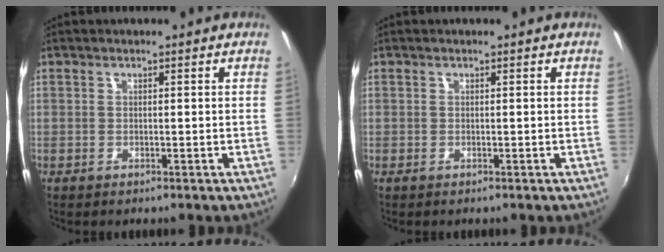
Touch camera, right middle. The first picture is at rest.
{"total": 0.0}